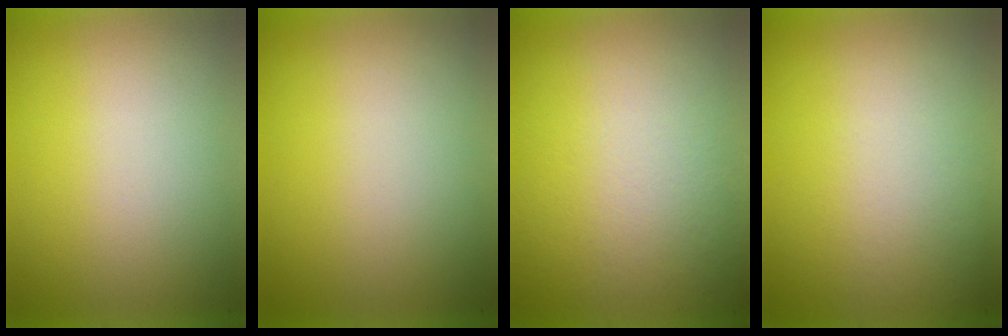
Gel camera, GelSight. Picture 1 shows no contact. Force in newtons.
{"total": 0.0}
{"total": 3.6}
{"total": 2.3}